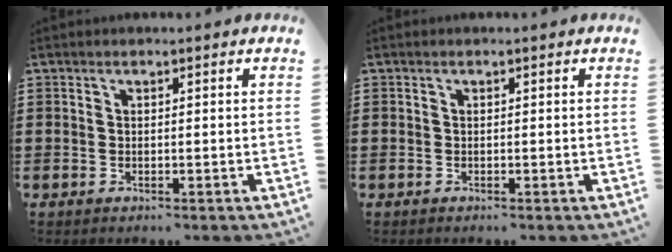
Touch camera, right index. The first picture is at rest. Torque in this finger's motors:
{"motor_torque": [-1.49, 0.65, -1.05, -0.11]}